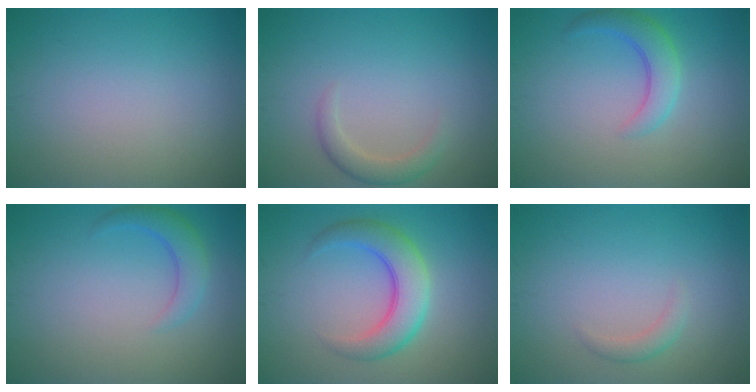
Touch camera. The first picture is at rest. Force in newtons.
{"total": 1.9, "press": 1.9, "slide": 0.1}
{"total": 3.2, "press": 3.2, "slide": 0.2}
{"total": 2.6, "press": 2.6, "slide": 0.2}
{"total": 5.2, "press": 5.2, "slide": 0.1}
{"total": 1.2, "press": 1.2, "slide": 0.1}